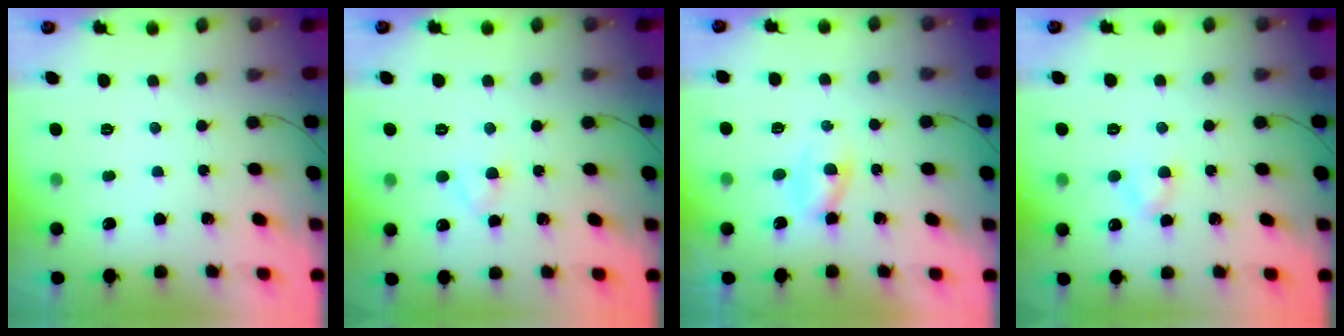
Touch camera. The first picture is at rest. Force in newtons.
{"total": 2.4, "press": 2.2, "slide": 1.0}
{"total": 2.0, "press": 1.8, "slide": 0.9}
{"total": 3.1, "press": 3.0, "slide": 0.7}